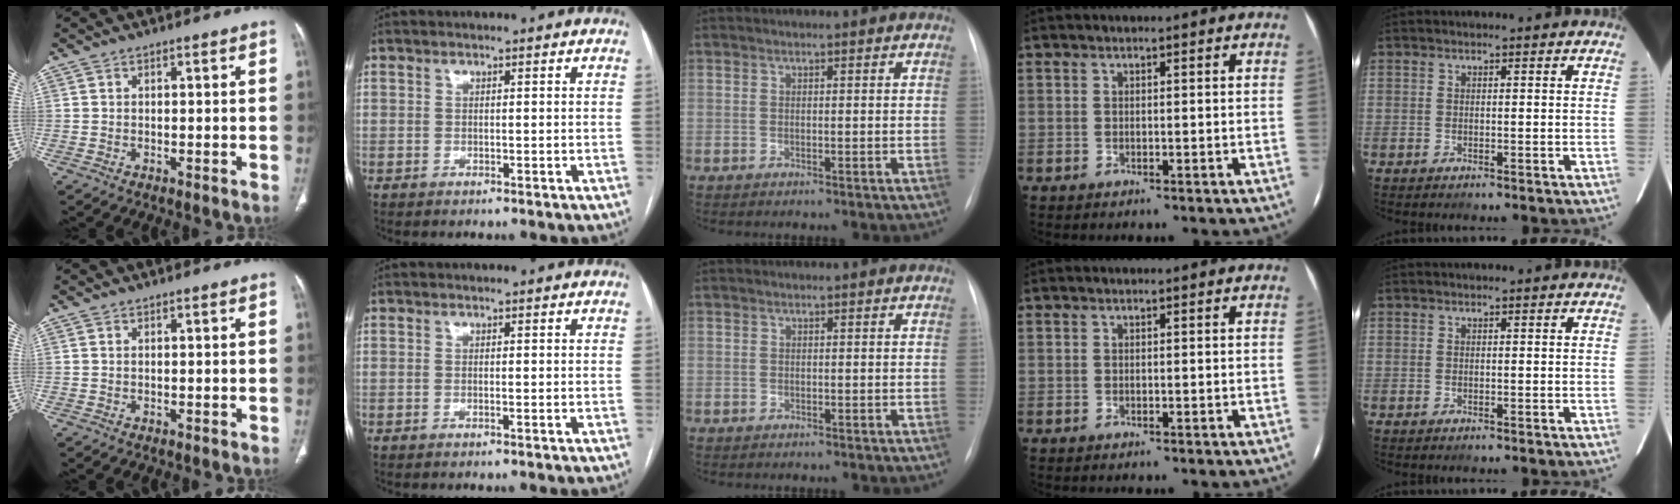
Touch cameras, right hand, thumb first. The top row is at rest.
{"middle": {"total": 0.6, "force": [-0.4, 0.4, 0.0], "torque": [-0.007, 0.002, -0.007]}}